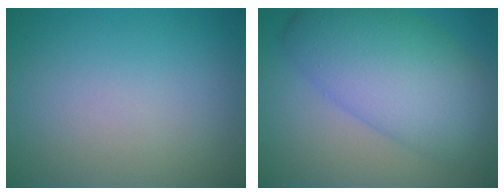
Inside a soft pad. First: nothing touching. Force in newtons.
{"total": 9.6, "press": 9.6, "slide": 0.2}